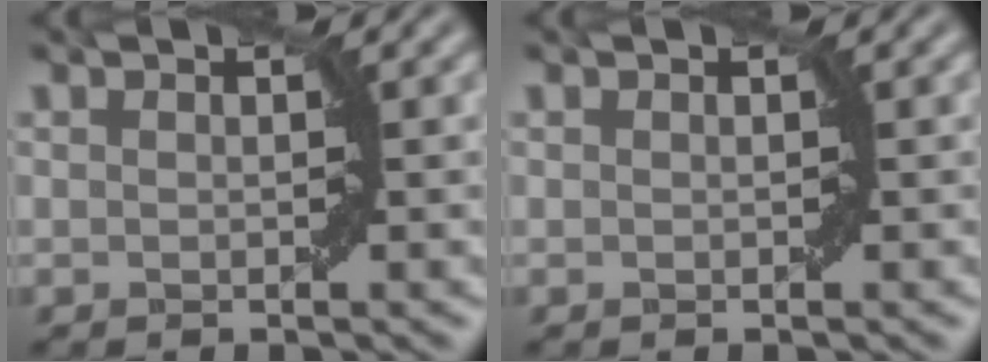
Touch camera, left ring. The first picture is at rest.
{"total": 0.0}